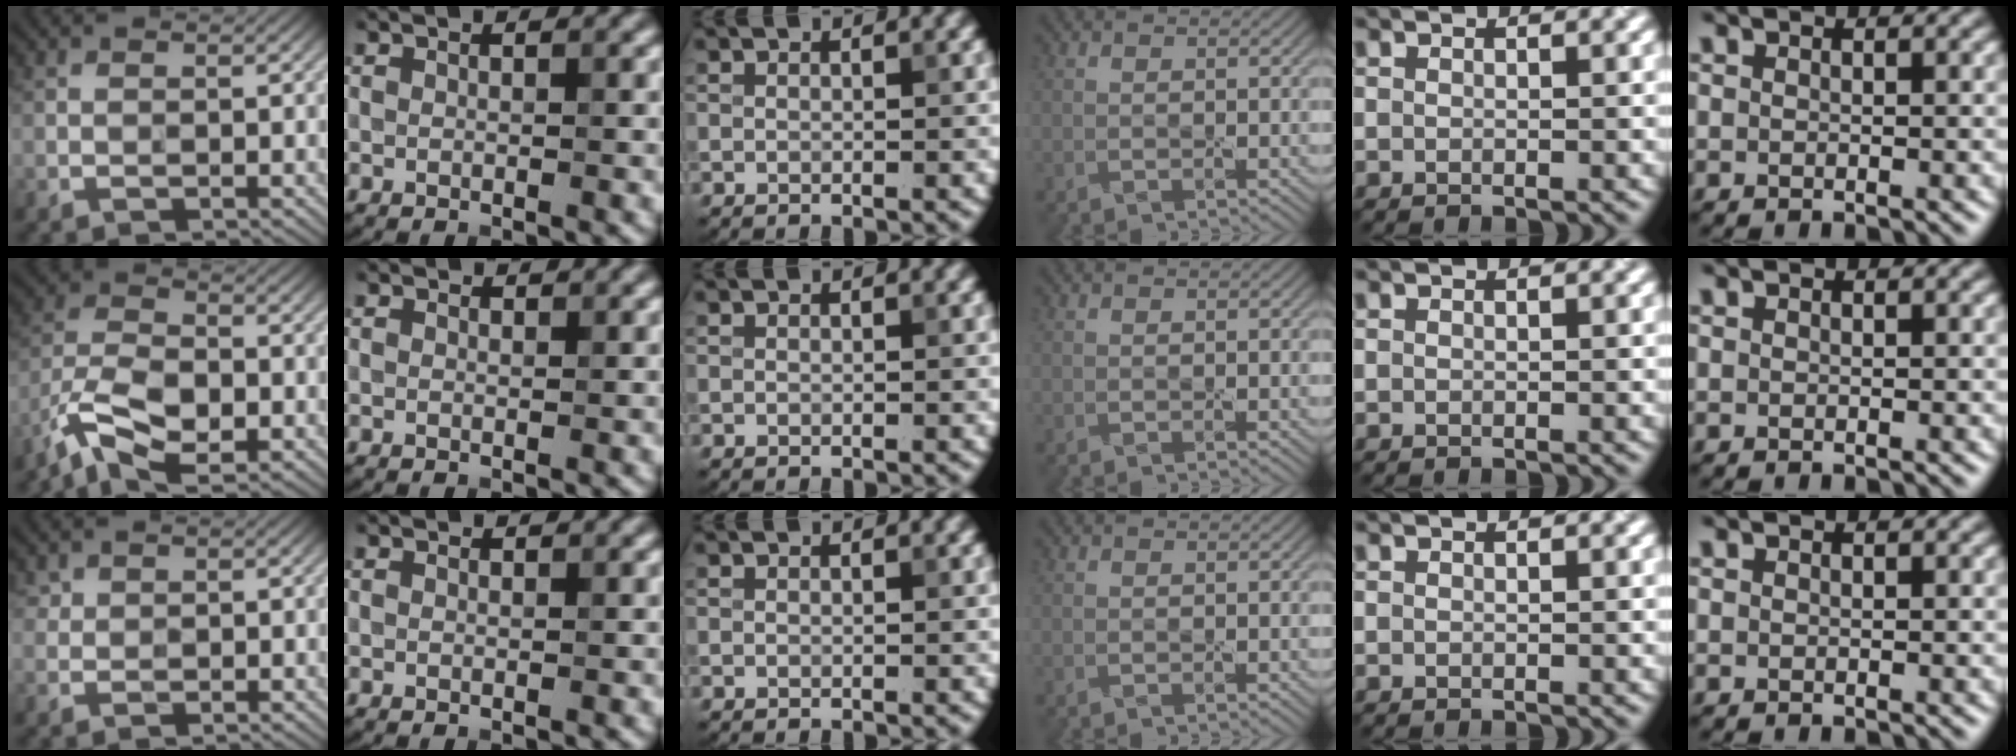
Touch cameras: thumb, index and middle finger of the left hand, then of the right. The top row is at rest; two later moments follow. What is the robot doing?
{"motion": "peel", "object": "aluminum foil"}